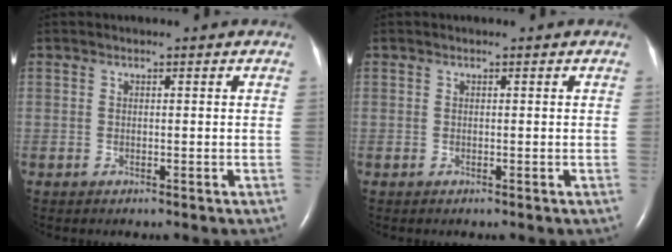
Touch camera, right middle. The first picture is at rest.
{"total": 0.0}